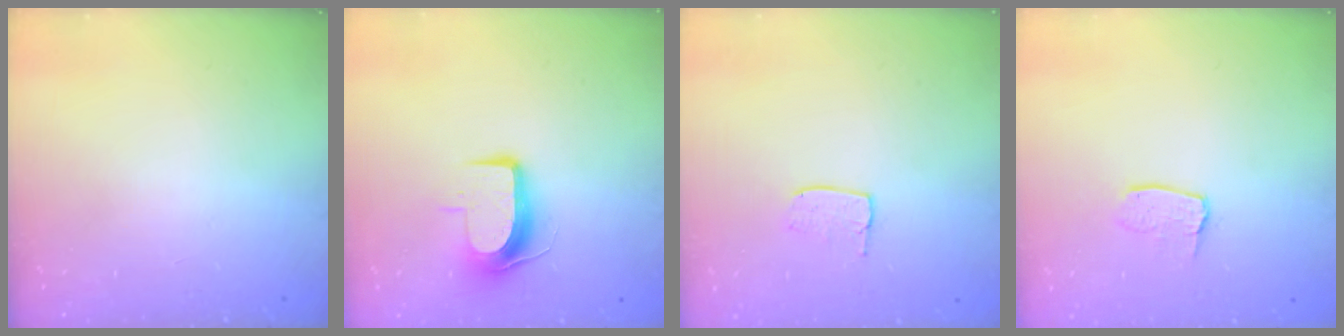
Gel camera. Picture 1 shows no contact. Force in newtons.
{"total": 8.8, "press": 8.8, "slide": 0.5}
{"total": 5.5, "press": 5.5, "slide": 0.3}
{"total": 3.0, "press": 3.0, "slide": 0.2}